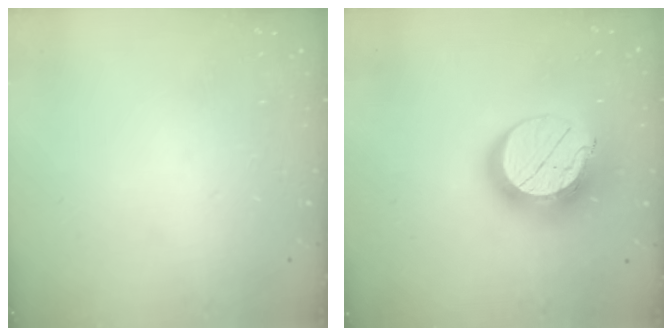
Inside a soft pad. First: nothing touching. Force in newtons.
{"total": 17.7, "press": 17.6, "slide": 1.9}